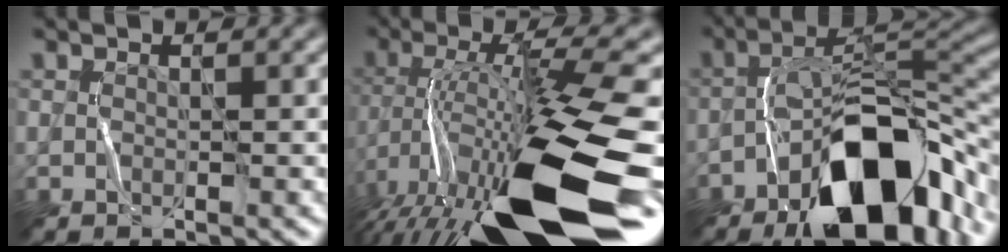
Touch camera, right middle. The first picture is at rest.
{"total": 17.1, "force": [-7.9, 3.5, 14.7], "torque": [-0.266, 0.007, -0.135]}
{"total": 13.5, "force": [-7.2, 5.8, 9.8], "torque": [-0.139, 0.014, -0.125]}